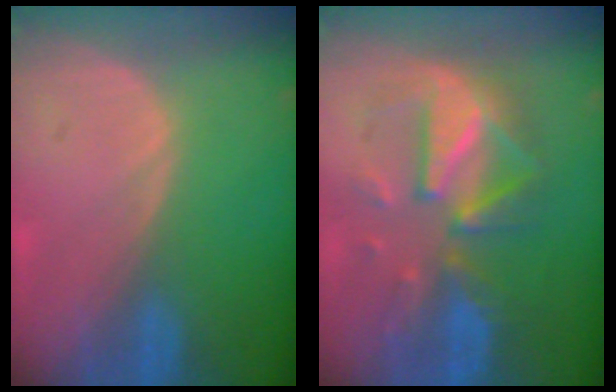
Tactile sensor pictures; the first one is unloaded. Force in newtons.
{"total": 9.3, "press": 9.3, "slide": 0.5}